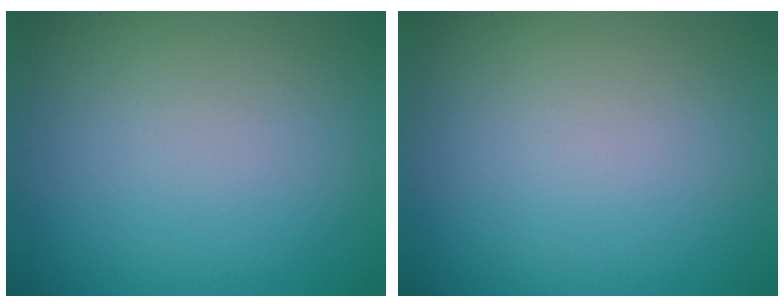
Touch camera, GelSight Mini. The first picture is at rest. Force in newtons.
{"total": 0.0}